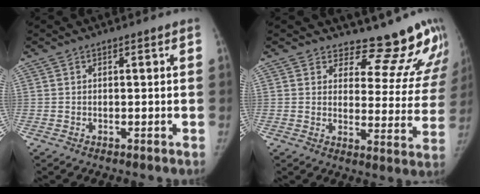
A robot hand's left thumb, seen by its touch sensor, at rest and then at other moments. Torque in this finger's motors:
{"motor_torque": [0.09, 0.02, 0.06, 0.00, -0.04]}